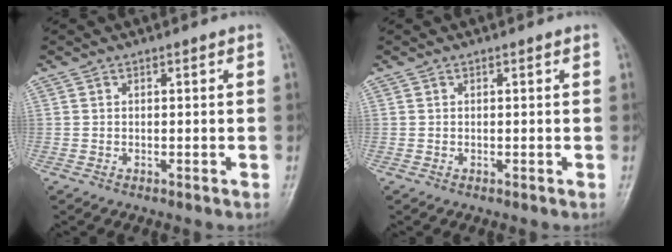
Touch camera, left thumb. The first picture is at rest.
{"total": 0.0}